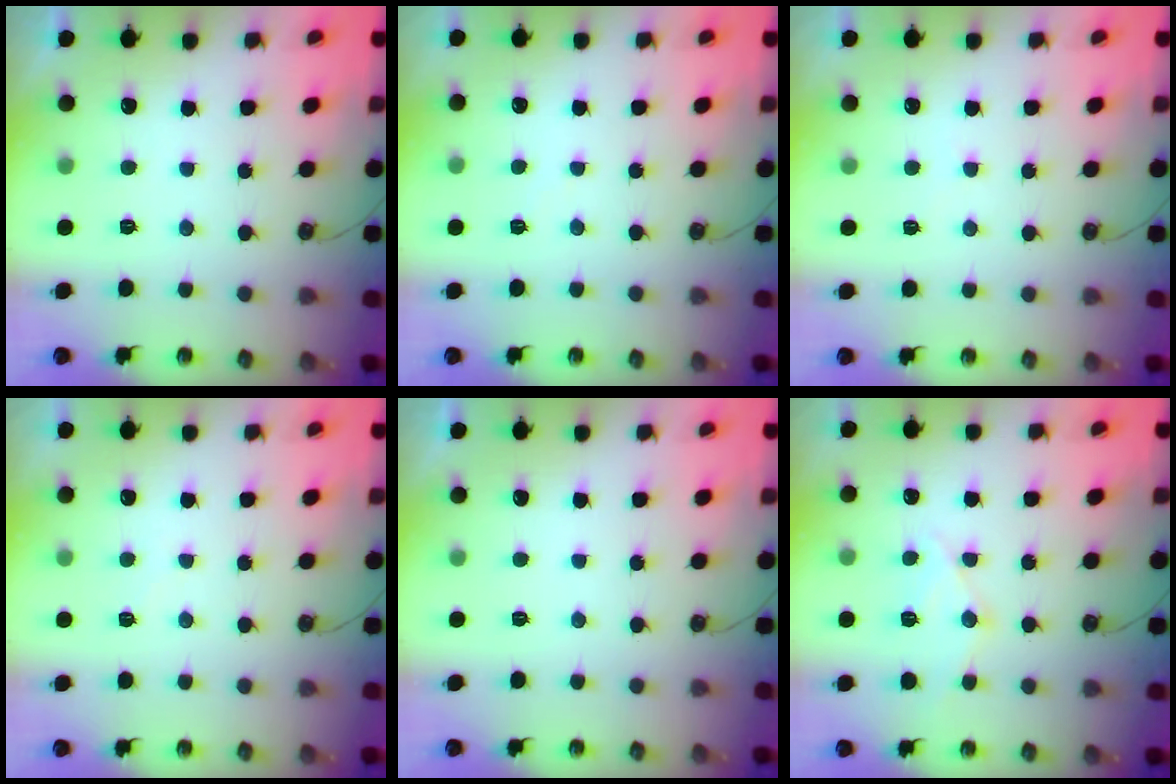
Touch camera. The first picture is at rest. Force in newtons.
{"total": 2.6, "press": 2.6, "slide": 0.4}
{"total": 3.4, "press": 3.3, "slide": 0.5}
{"total": 2.7, "press": 2.7, "slide": 0.3}
{"total": 0.0}
{"total": 12.2, "press": 12.1, "slide": 1.1}